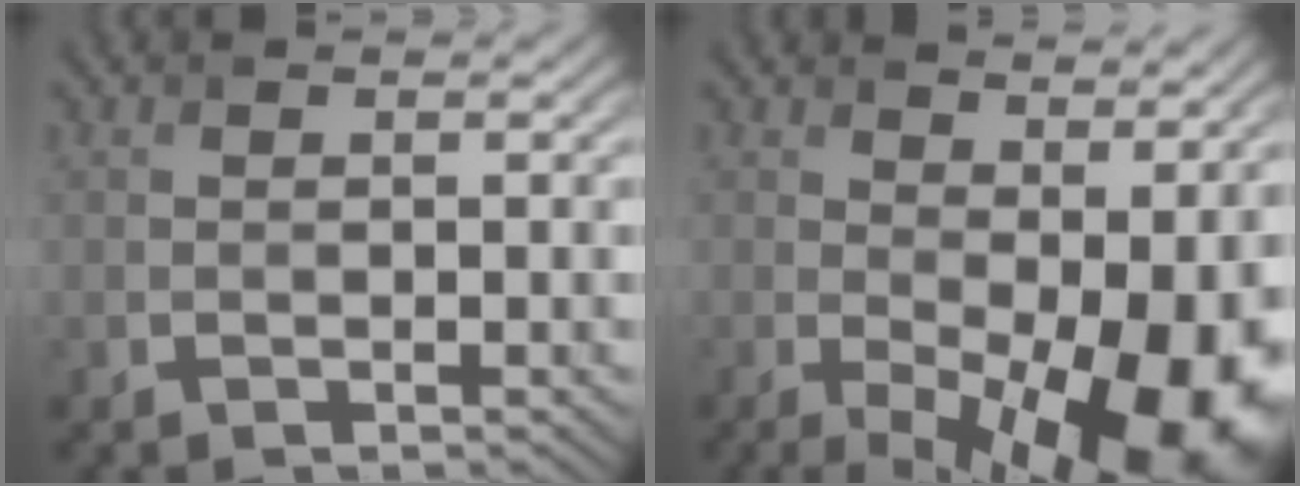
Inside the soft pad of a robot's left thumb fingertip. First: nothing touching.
{"total": 14.8, "force": [-2.2, 7.0, 12.9], "torque": [-0.174, -0.037, 0.001]}